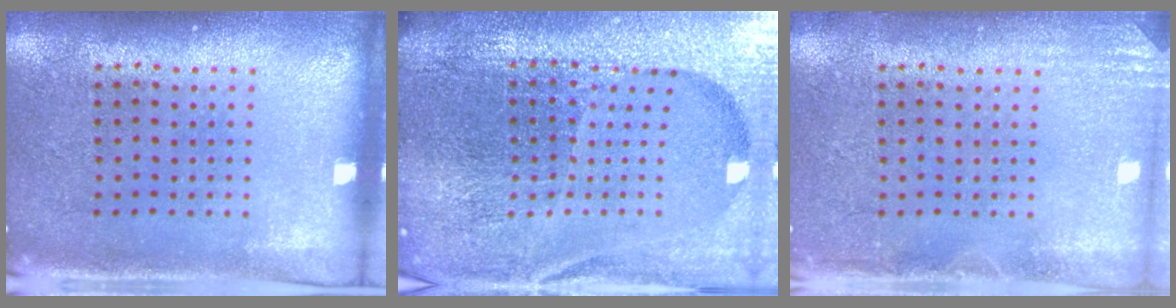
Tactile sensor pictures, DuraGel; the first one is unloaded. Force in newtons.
{"total": 6.8, "press": 5.9, "slide": 3.4}
{"total": 1.8, "press": 1.8, "slide": 0.2}